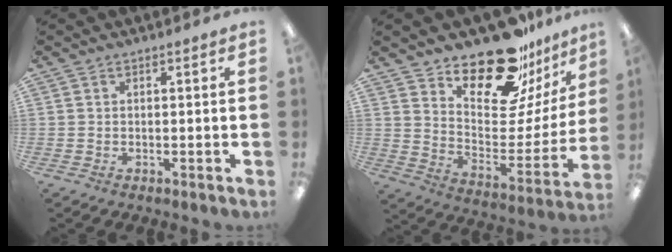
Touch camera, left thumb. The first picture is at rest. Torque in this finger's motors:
{"motor_torque": [0.11, 0.70, -0.10, -0.07, 0.08]}